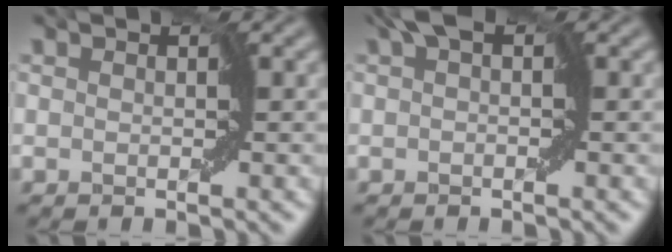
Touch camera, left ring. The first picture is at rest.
{"total": 2.0, "force": [0.7, 0.7, 1.7], "torque": [-0.029, 0.011, 0.004]}